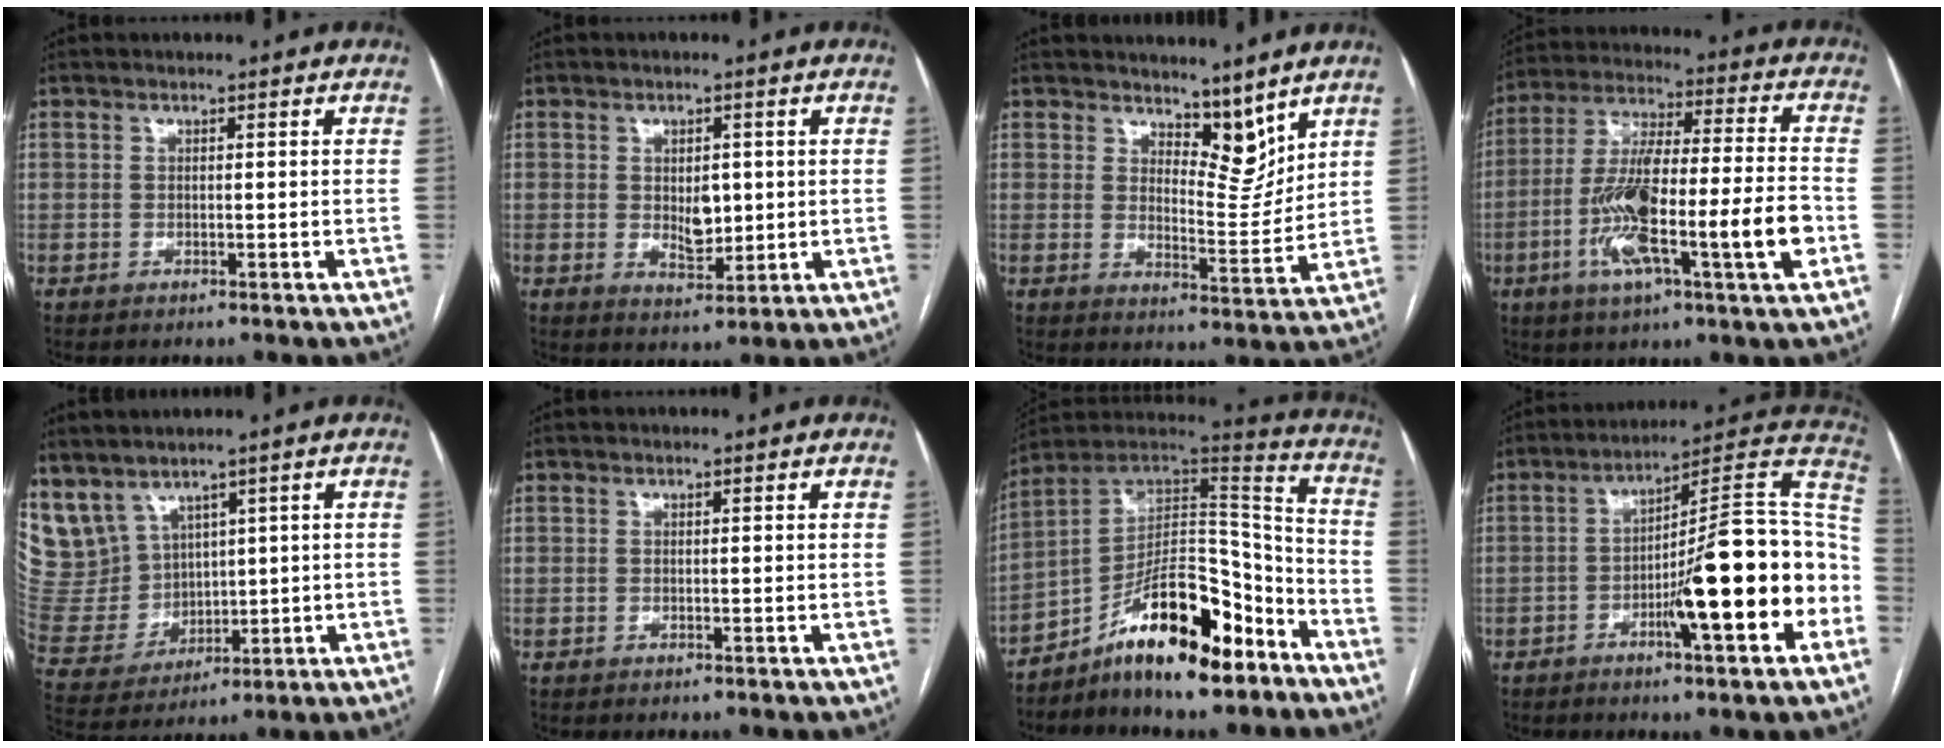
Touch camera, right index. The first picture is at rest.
{"total": 4.6, "force": [0.3, 2.5, 3.9], "torque": [-0.061, -0.005, 0.014]}
{"total": 6.4, "force": [5.2, 2.4, 2.9], "torque": [-0.036, -0.011, 0.091]}
{"total": 19.0, "force": [-5.7, 1.6, 18.0], "torque": [-0.319, -0.002, -0.096]}
{"total": 10.4, "force": [6.7, 7.4, 3.0], "torque": [-0.091, 0.027, 0.170]}
{"total": 0.0}
{"total": 17.7, "force": [-11.0, 5.1, 12.9], "torque": [-0.214, 0.038, -0.183]}
{"total": 19.5, "force": [-5.4, 2.2, 18.6], "torque": [-0.228, 0.022, -0.078]}